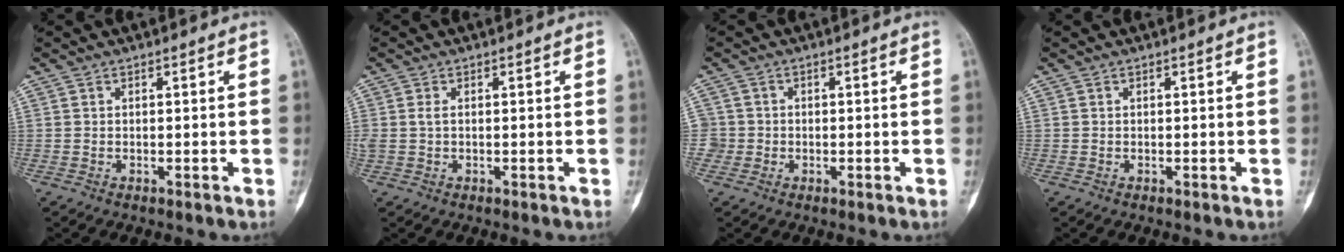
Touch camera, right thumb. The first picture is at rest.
{"total": 1.5, "force": [0.2, 0.9, 1.2], "torque": [-0.037, 0.005, 0.008]}
{"total": 2.6, "force": [-0.5, 2.5, -0.1], "torque": [0.017, 0.009, -0.014]}
{"total": 0.0}